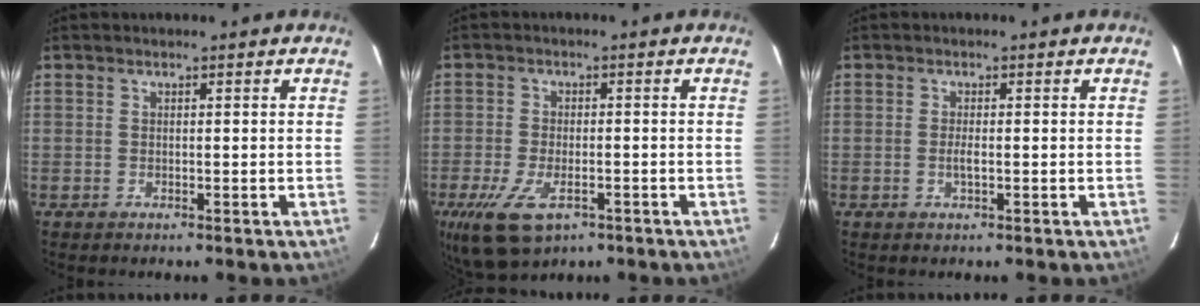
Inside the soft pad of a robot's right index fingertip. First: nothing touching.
{"total": 10.5, "force": [-5.4, 5.3, 7.2], "torque": [-0.166, -0.028, -0.093]}
{"total": 1.5, "force": [-0.4, 0.3, 1.4], "torque": [-0.027, -0.003, -0.007]}